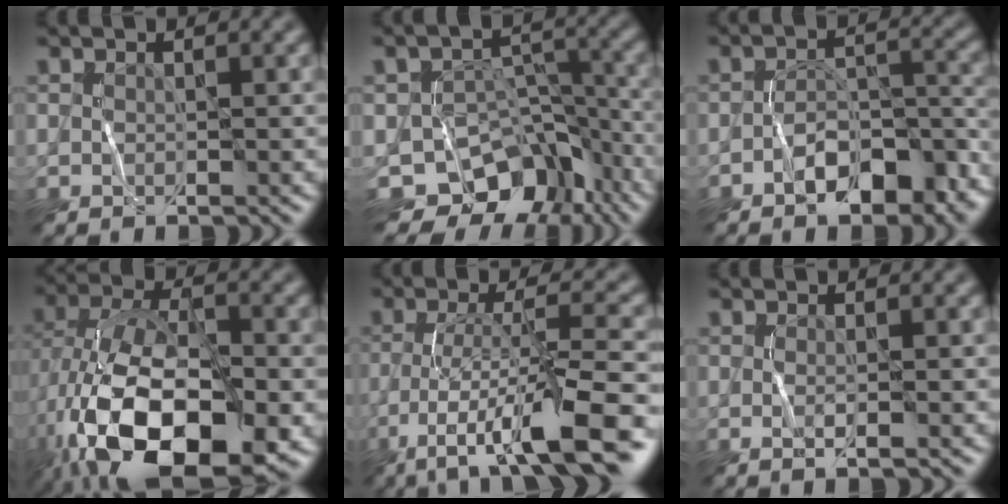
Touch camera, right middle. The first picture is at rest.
{"total": 9.6, "force": [-7.2, 5.7, 2.9], "torque": [-0.020, 0.002, -0.101]}
{"total": 6.4, "force": [-3.9, 3.0, 4.1], "torque": [-0.056, 0.006, -0.065]}
{"total": 15.7, "force": [-5.6, 8.3, 12.1], "torque": [-0.223, -0.024, -0.094]}
{"total": 10.4, "force": [-6.0, 2.2, 8.2], "torque": [-0.130, 0.006, -0.096]}
{"total": 1.0, "force": [0.0, 0.2, 0.9], "torque": [-0.012, -0.009, -0.005]}